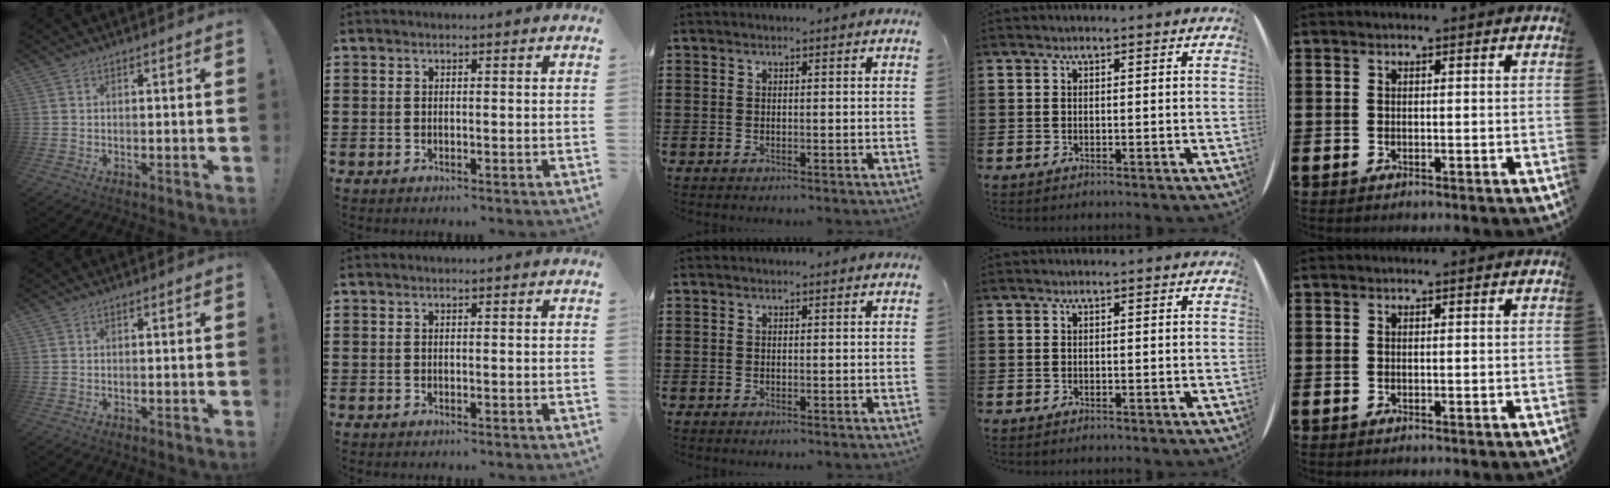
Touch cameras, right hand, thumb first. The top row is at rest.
{}